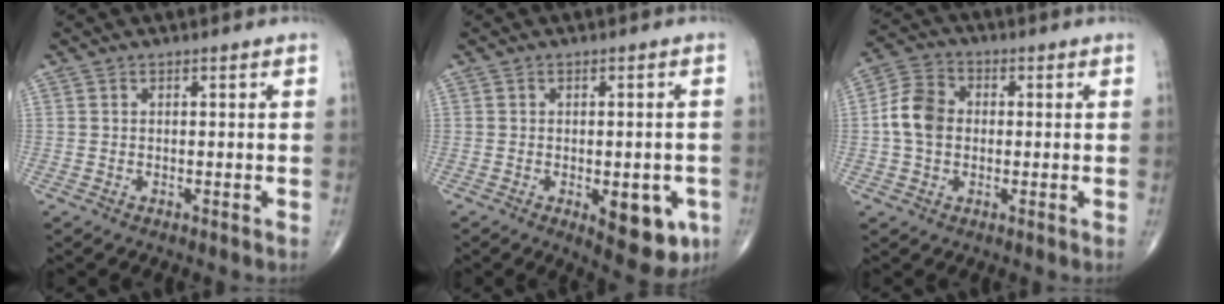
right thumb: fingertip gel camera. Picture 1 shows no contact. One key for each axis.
{"total": 10.0, "fx": -3.4, "fy": 4.5, "fz": 8.3, "tx": -0.078, "ty": -0.002, "tz": -0.032}
{"total": 7.9, "fx": -0.1, "fy": 6.2, "fz": 5.0, "tx": -0.088, "ty": 0.020, "tz": -0.012}